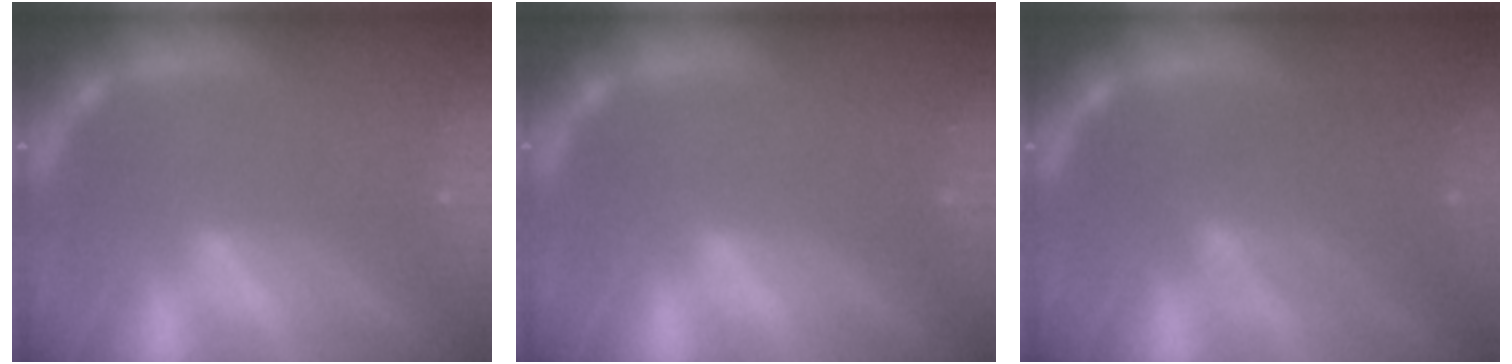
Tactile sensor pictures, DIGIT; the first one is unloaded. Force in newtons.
{"total": 0.0}
{"total": 5.6}